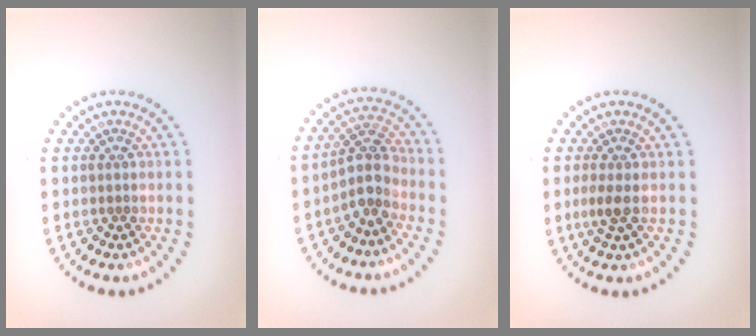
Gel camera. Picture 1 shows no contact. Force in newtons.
{"total": 3.0, "press": 2.4, "slide": 1.9}
{"total": 1.2, "press": 1.1, "slide": 0.5}